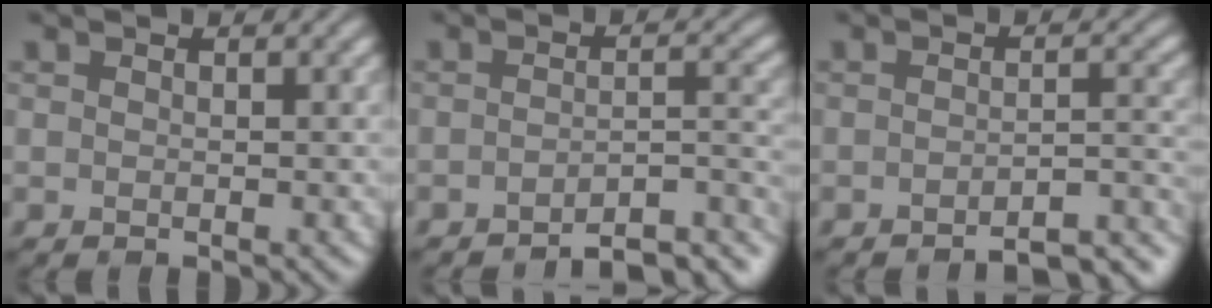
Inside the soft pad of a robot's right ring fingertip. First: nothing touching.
{"total": 6.8, "force": [-5.8, 1.5, 3.2], "torque": [-0.030, 0.009, -0.077]}
{"total": 5.7, "force": [-4.9, 1.3, 2.7], "torque": [-0.021, 0.009, -0.060]}